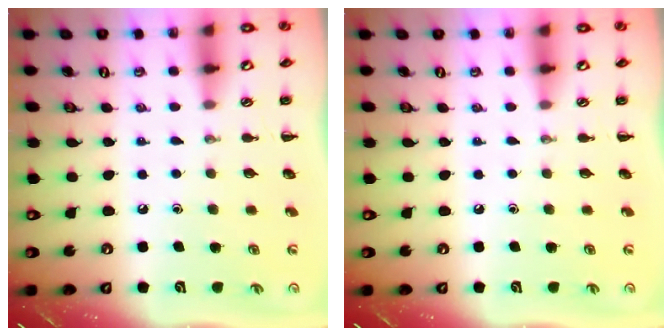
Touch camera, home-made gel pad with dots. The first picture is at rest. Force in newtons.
{"total": 0.0}